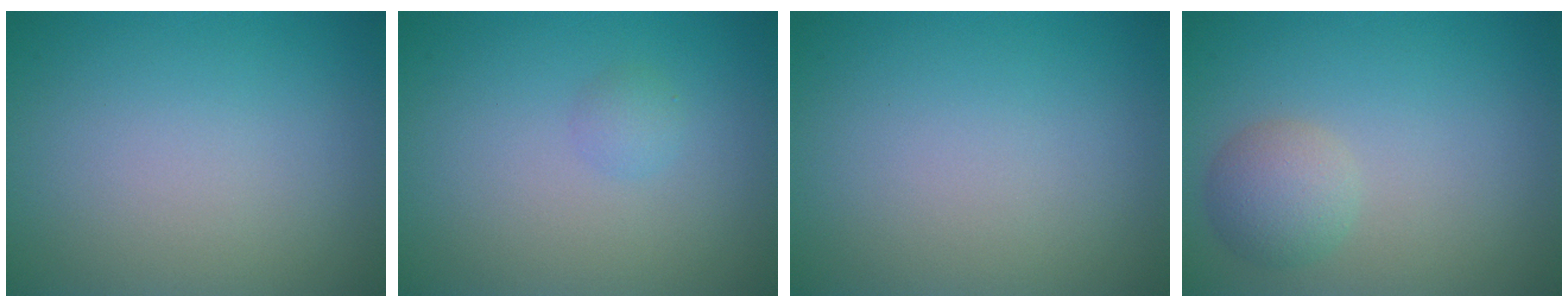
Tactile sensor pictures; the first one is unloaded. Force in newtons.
{"total": 1.0, "press": 1.0, "slide": 0.1}
{"total": 0.0}
{"total": 2.7, "press": 2.7, "slide": 0.1}